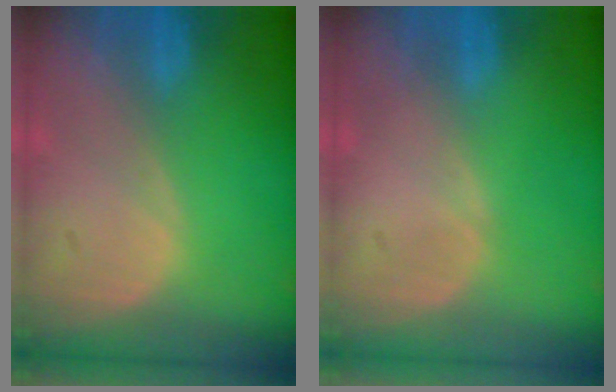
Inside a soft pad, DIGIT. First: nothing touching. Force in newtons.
{"total": 0.0}